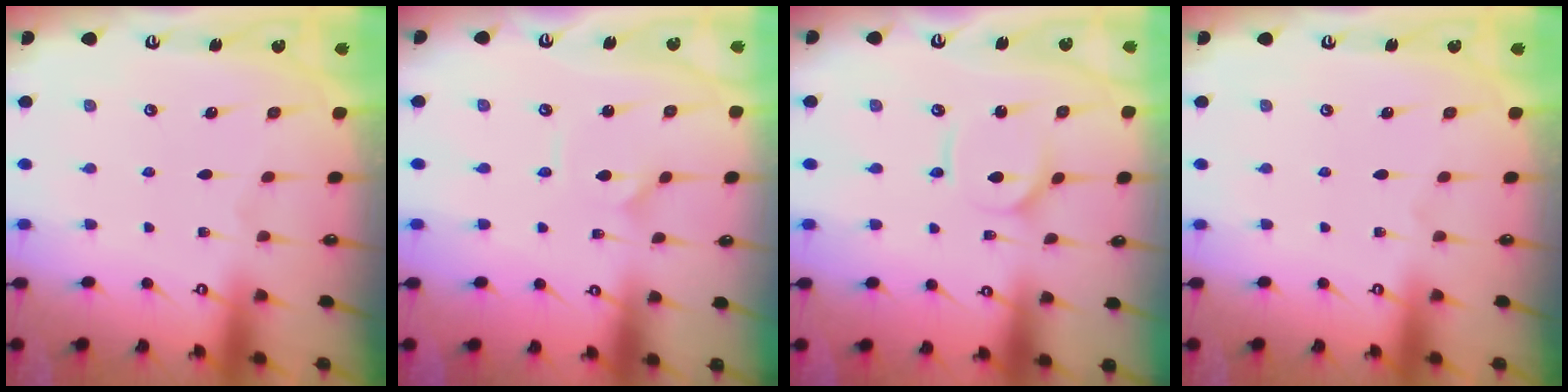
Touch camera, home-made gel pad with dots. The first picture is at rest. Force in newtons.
{"total": 1.0, "press": 1.0, "slide": 0.0}
{"total": 2.5, "press": 2.5, "slide": 0.2}
{"total": 0.0}